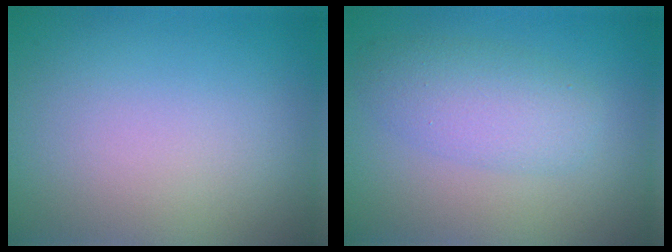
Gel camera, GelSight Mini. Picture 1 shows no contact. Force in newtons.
{"total": 3.8, "press": 3.8, "slide": 0.1}